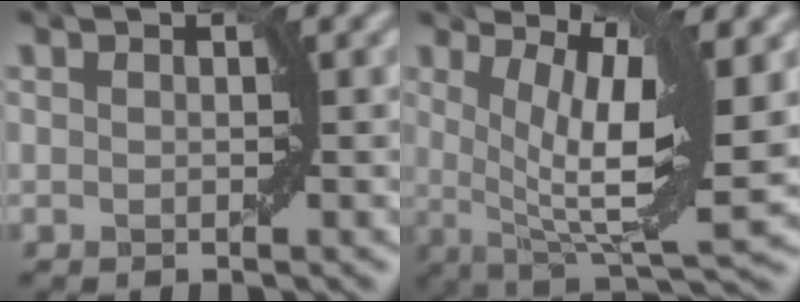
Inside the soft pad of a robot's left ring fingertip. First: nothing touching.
{"total": 9.1, "force": [1.4, 2.4, 8.7], "torque": [-0.150, 0.001, 0.034]}